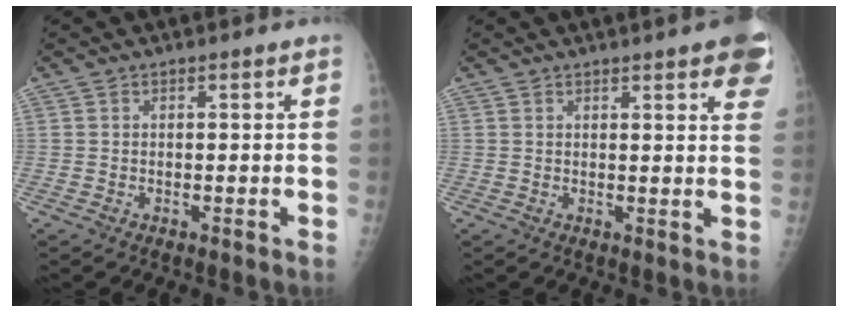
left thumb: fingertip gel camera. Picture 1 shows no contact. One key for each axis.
{"total": 9.8, "fx": 5.6, "fy": 2.1, "fz": 7.7, "tx": -0.069, "ty": -0.010, "tz": 0.056}